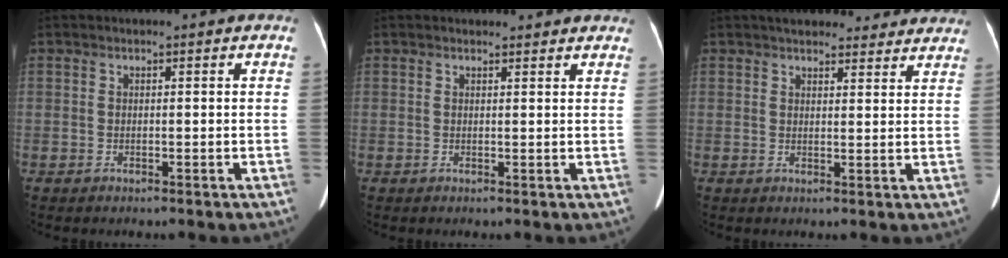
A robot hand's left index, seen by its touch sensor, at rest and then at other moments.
{"total": 4.6, "force": [4.4, 1.1, 0.9], "torque": [-0.006, 0.010, 0.041]}
{"total": 14.5, "force": [13.0, 4.0, 4.9], "torque": [-0.038, 0.028, 0.157]}